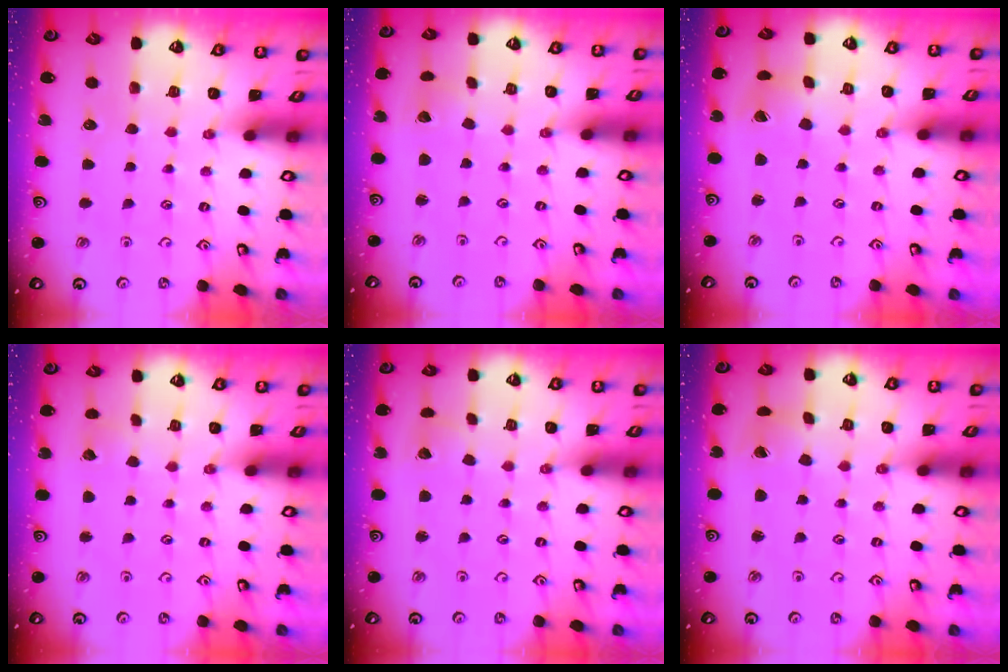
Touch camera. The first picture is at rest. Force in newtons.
{"total": 1.9, "press": 1.9, "slide": 0.1}
{"total": 2.9, "press": 2.9, "slide": 0.4}
{"total": 2.7, "press": 2.7, "slide": 0.3}
{"total": 2.6, "press": 2.6, "slide": 0.4}
{"total": 1.4, "press": 1.4, "slide": 0.2}